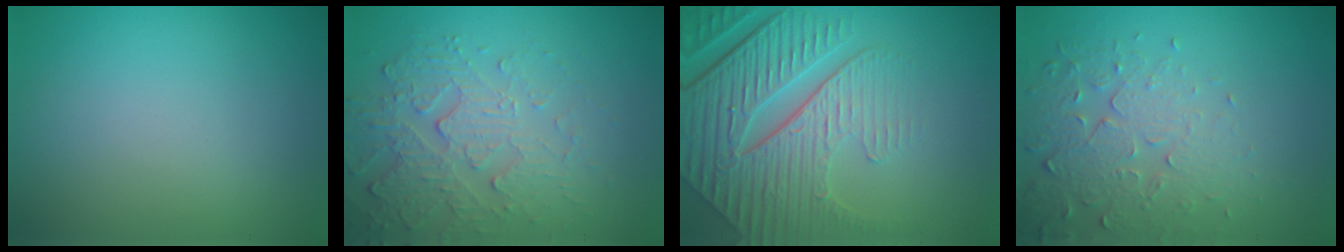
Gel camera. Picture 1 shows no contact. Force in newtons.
{"total": 4.2, "press": 3.6, "slide": 2.1}
{"total": 8.9, "press": 6.1, "slide": 6.5}
{"total": 4.1, "press": 3.9, "slide": 1.2}